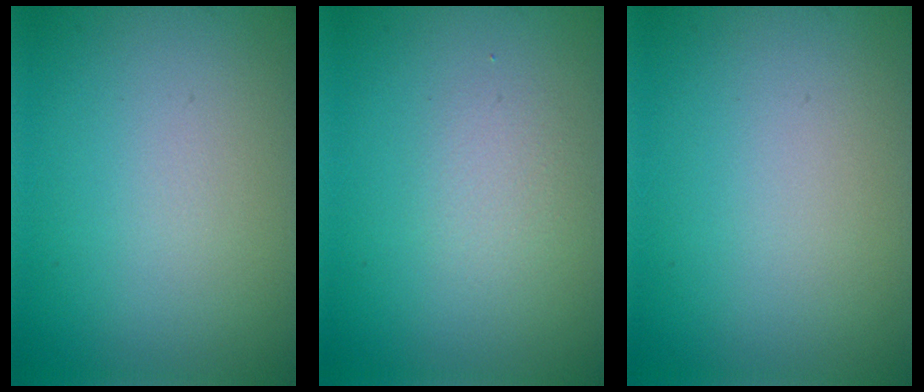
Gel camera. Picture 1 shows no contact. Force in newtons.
{"total": 1.4, "press": 1.4, "slide": 0.0}
{"total": 0.0}